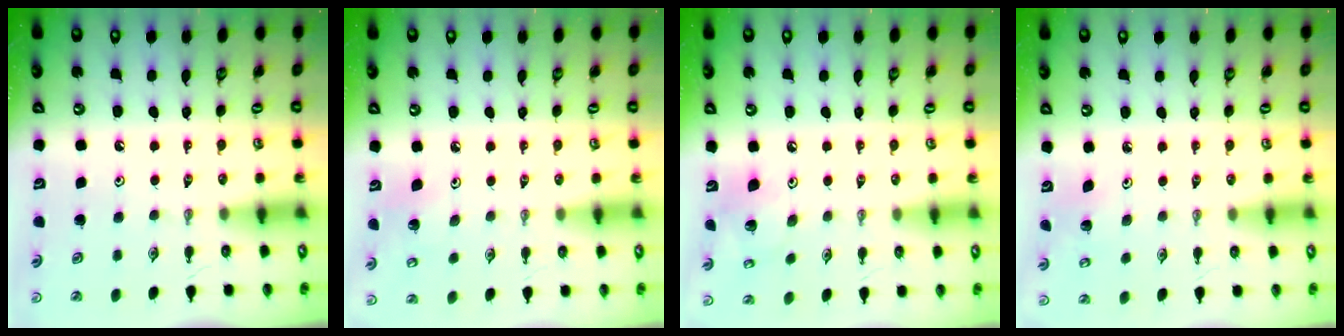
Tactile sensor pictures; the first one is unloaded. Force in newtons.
{"total": 6.0, "press": 5.7, "slide": 1.7}
{"total": 11.2, "press": 11.0, "slide": 2.0}
{"total": 3.5, "press": 3.5, "slide": 0.3}